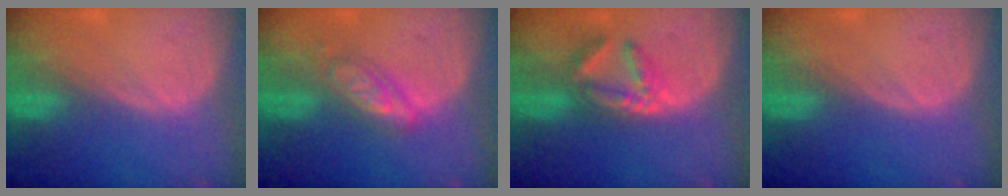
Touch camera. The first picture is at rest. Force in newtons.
{"total": 5.0, "press": 5.0, "slide": 0.2}
{"total": 5.7, "press": 5.1, "slide": 2.6}
{"total": 0.0}